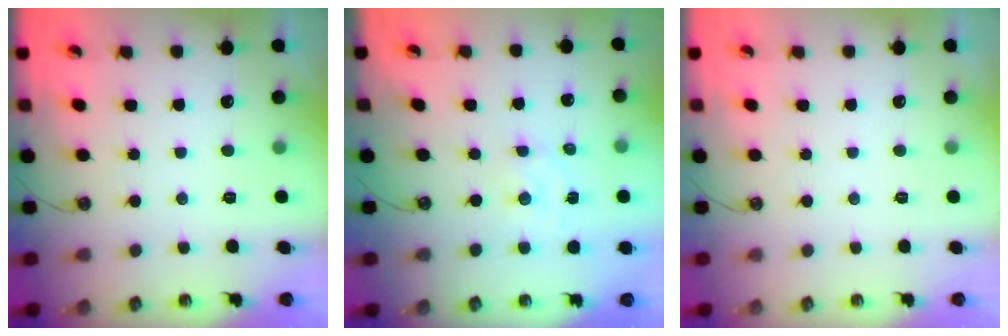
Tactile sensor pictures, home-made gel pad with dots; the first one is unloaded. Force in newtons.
{"total": 1.6, "press": 1.6, "slide": 0.2}
{"total": 0.0}